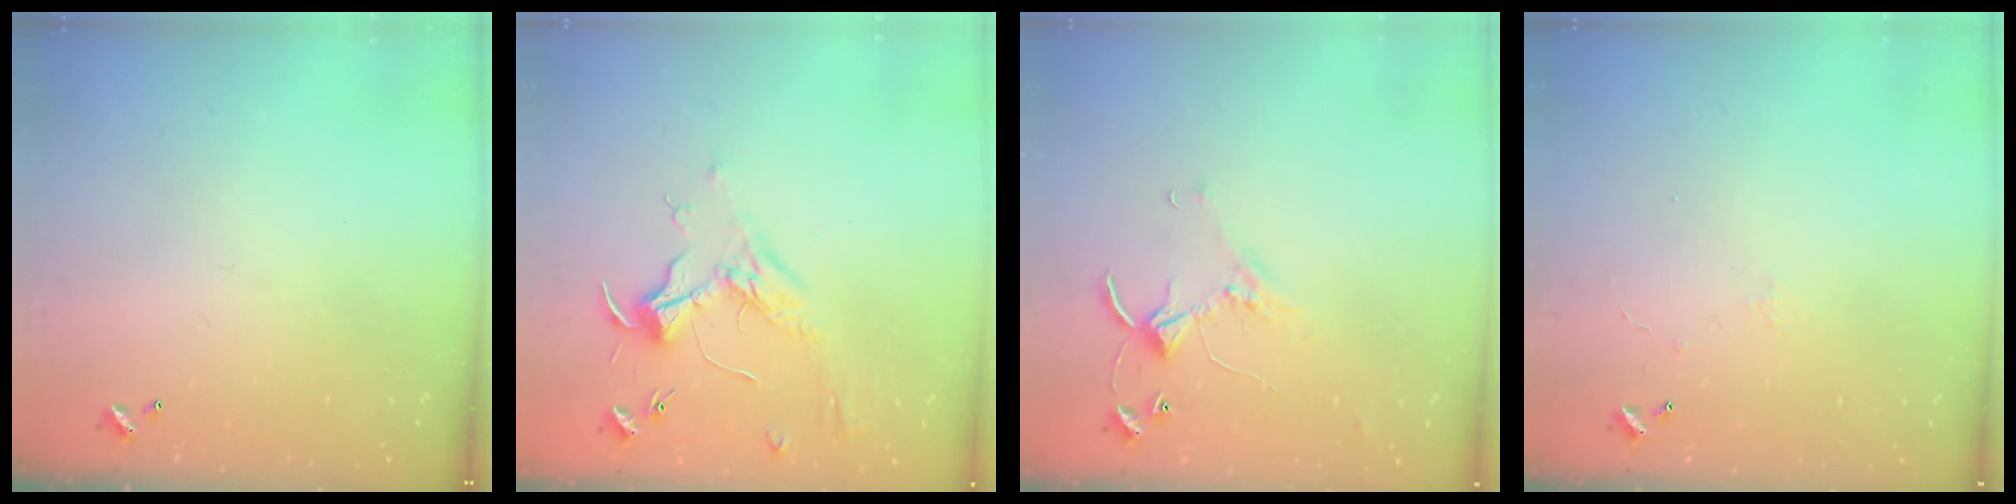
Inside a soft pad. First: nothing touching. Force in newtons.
{"total": 1.9, "press": 1.7, "slide": 0.8}
{"total": 2.8, "press": 2.8, "slide": 0.4}
{"total": 0.9, "press": 0.7, "slide": 0.5}